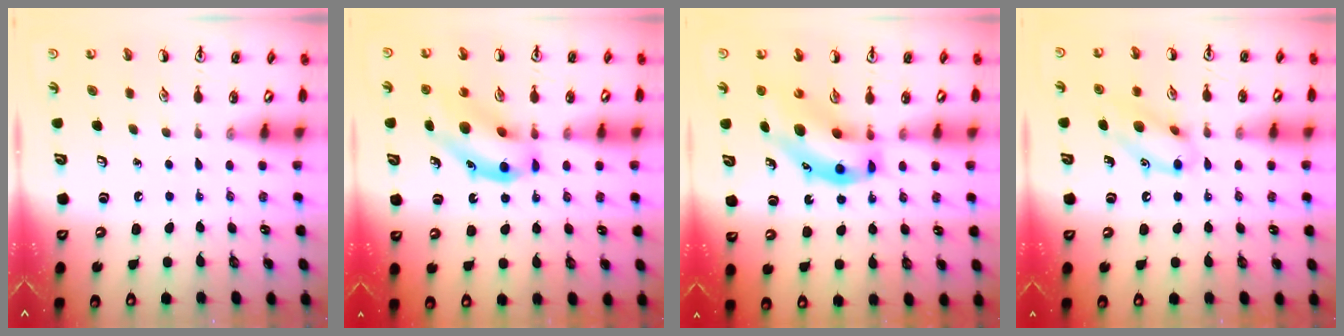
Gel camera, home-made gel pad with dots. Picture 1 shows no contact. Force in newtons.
{"total": 12.0, "press": 11.5, "slide": 3.5}
{"total": 12.6, "press": 12.2, "slide": 3.4}
{"total": 11.1, "press": 10.9, "slide": 1.9}